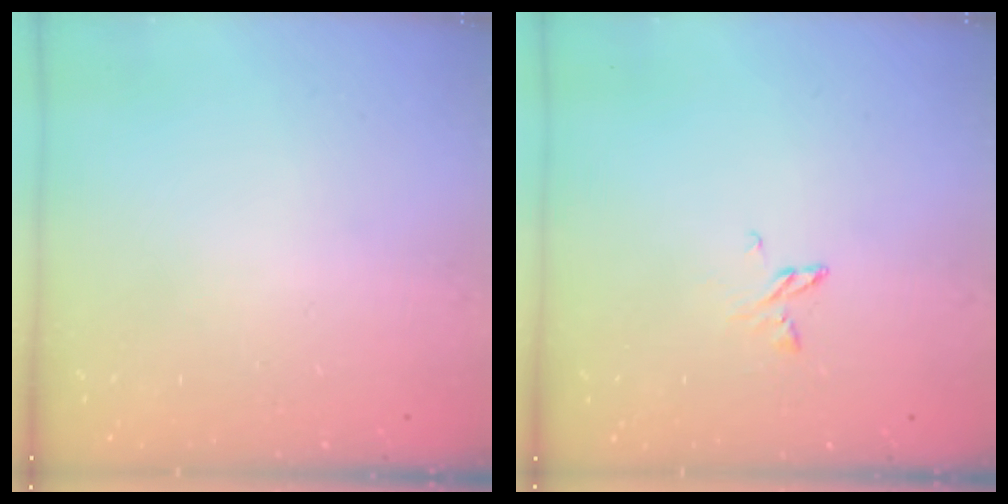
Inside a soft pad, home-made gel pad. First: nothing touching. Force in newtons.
{"total": 3.2, "press": 3.2, "slide": 0.3}